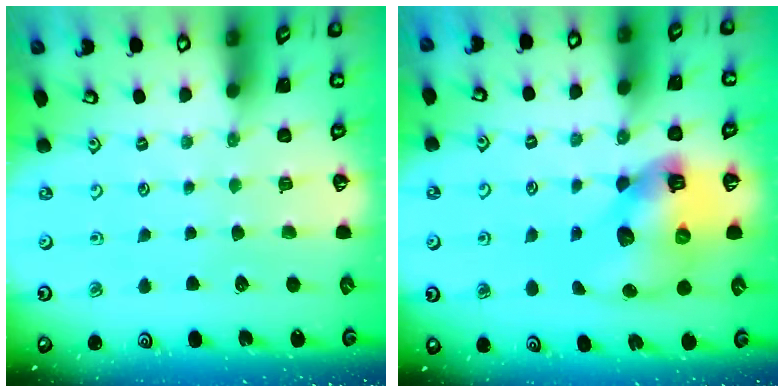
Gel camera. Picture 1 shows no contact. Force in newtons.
{"total": 13.1, "press": 12.9, "slide": 2.0}